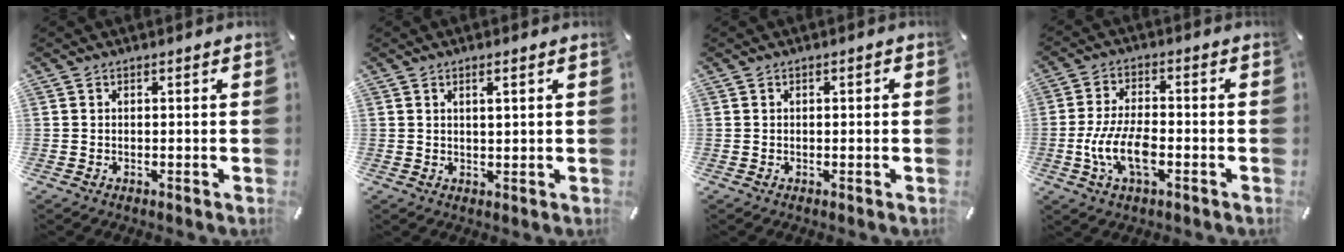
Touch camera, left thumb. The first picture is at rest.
{"total": 1.8, "force": [0.9, 0.2, 1.6], "torque": [-0.033, 0.000, 0.015]}
{"total": 0.6, "force": [-0.1, 0.3, 0.5], "torque": [-0.010, 0.001, -0.003]}
{"total": 9.6, "force": [-3.1, 4.4, 8.0], "torque": [-0.167, 0.003, -0.053]}